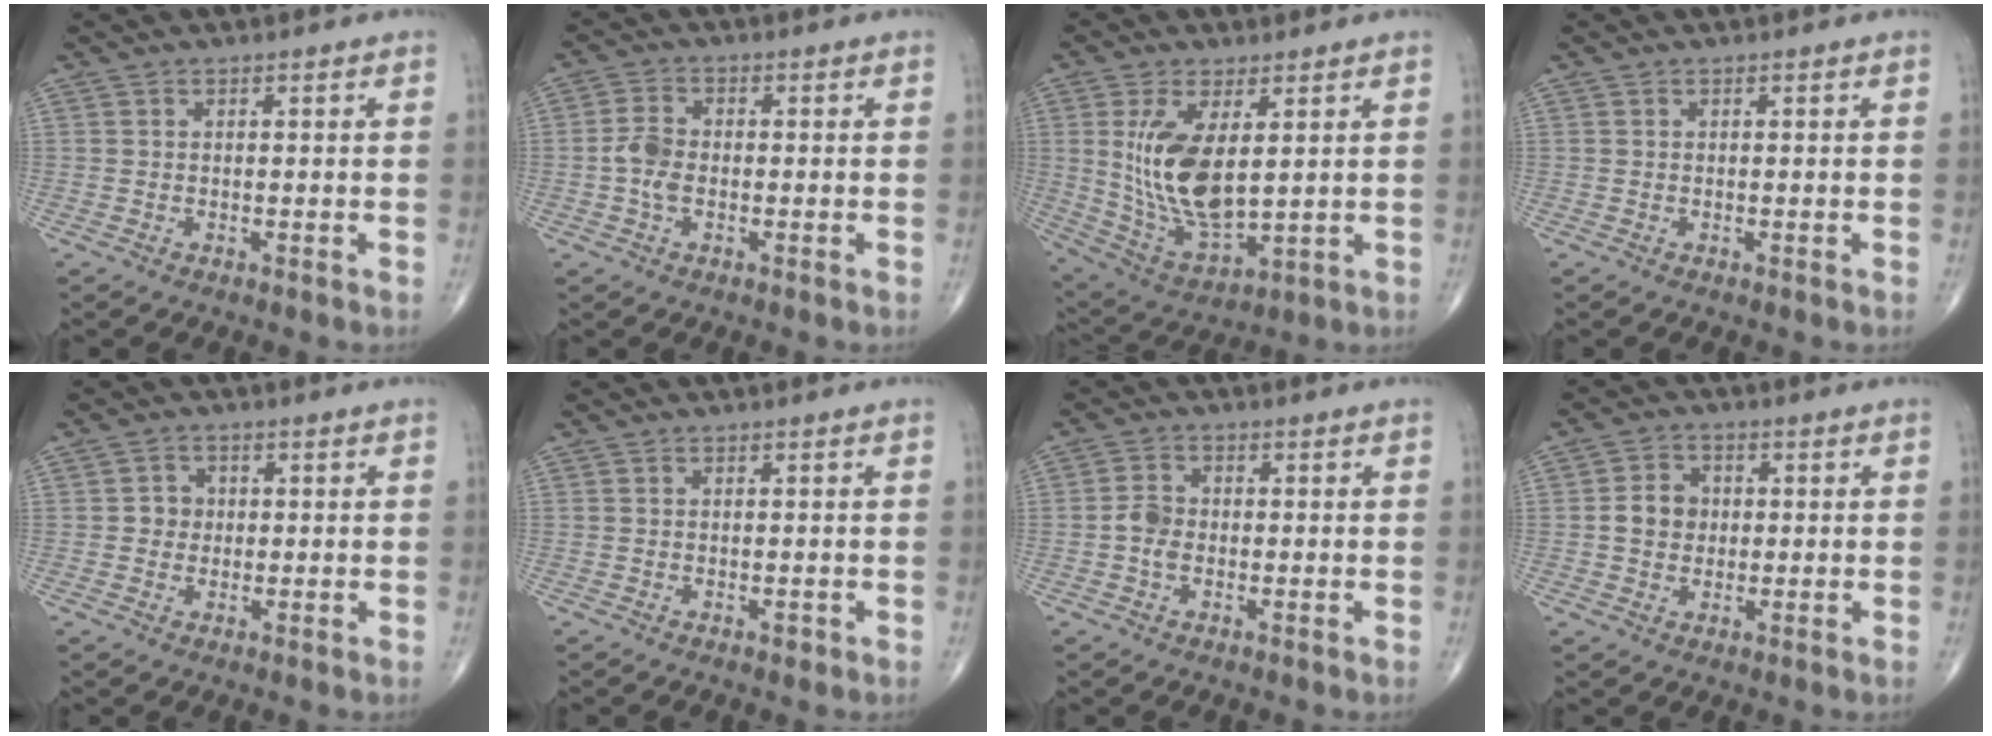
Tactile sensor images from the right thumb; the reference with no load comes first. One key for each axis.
{"total": 4.4, "fx": -0.8, "fy": 2.7, "fz": 3.4, "tx": -0.073, "ty": 0.010, "tz": -0.020}
{"total": 14.3, "fx": 2.6, "fy": 6.5, "fz": 12.4, "tx": -0.238, "ty": -0.025, "tz": 0.070}
{"total": 0.0}
{"total": 2.9, "fx": 0.0, "fy": 2.7, "fz": 1.0, "tx": 0.004, "ty": 0.007, "tz": -0.004}
{"total": 0.7, "fx": -0.4, "fy": 0.4, "fz": 0.5, "tx": -0.005, "ty": -0.001, "tz": -0.007}
{"total": 3.4, "fx": -0.7, "fy": 2.4, "fz": 2.3, "tx": -0.041, "ty": 0.010, "tz": -0.020}
{"total": 5.3, "fx": 0.1, "fy": 4.6, "fz": 2.8, "tx": -0.034, "ty": 0.011, "tz": -0.004}